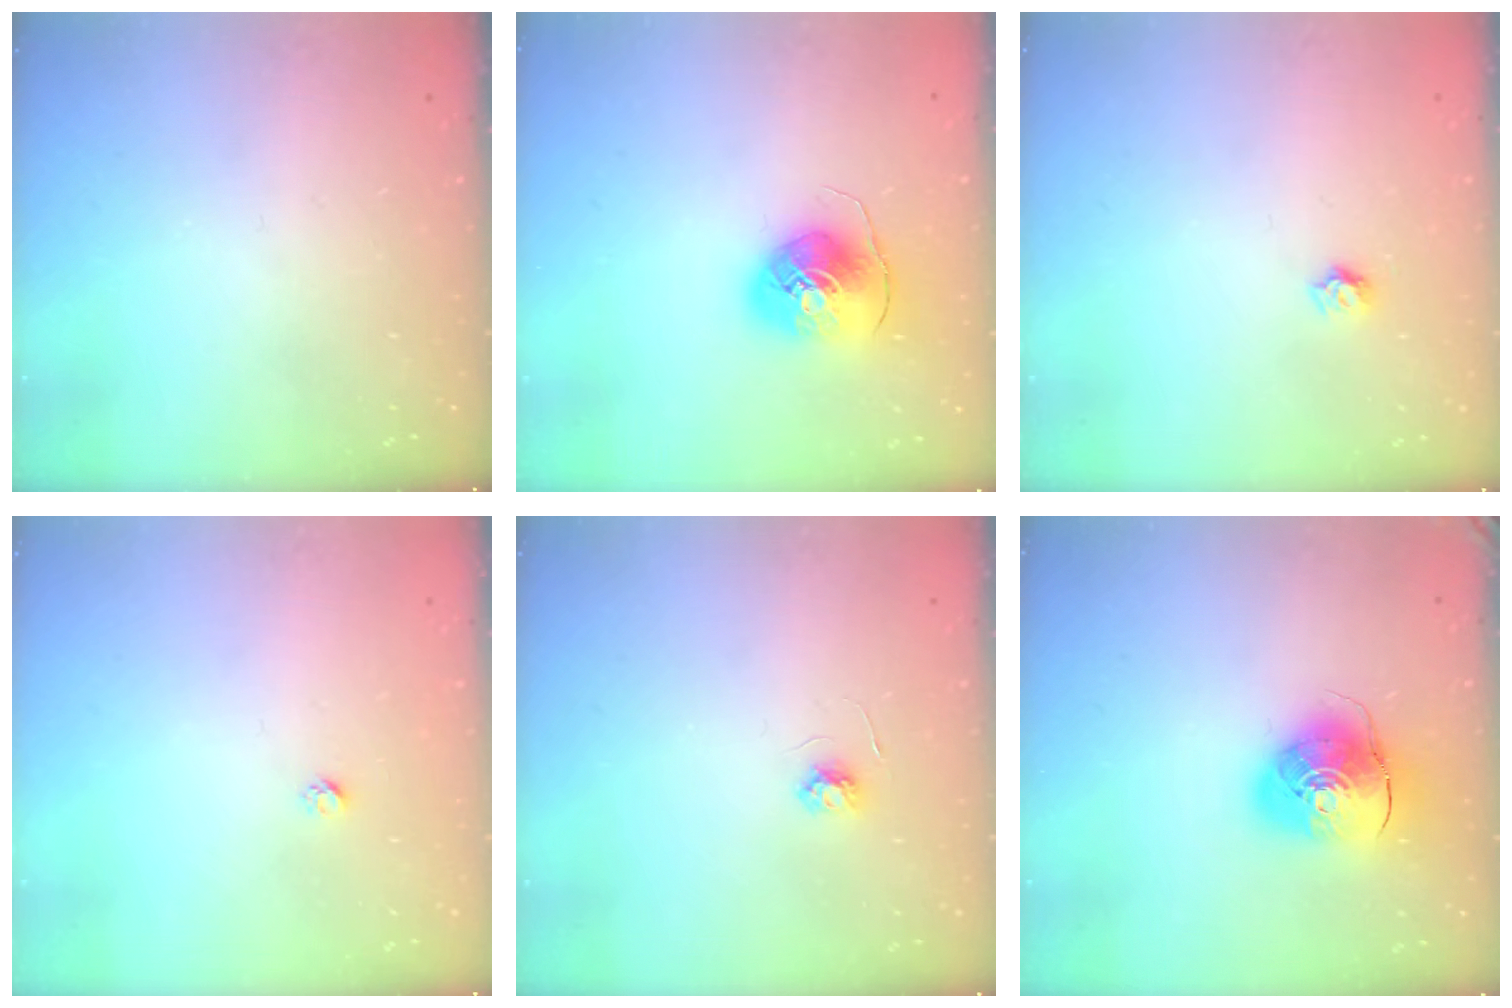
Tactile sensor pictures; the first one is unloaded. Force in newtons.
{"total": 9.0, "press": 8.8, "slide": 1.5}
{"total": 3.7, "press": 3.6, "slide": 0.2}
{"total": 1.9, "press": 1.9, "slide": 0.1}
{"total": 3.6, "press": 3.6, "slide": 0.5}
{"total": 10.9, "press": 10.7, "slide": 1.6}